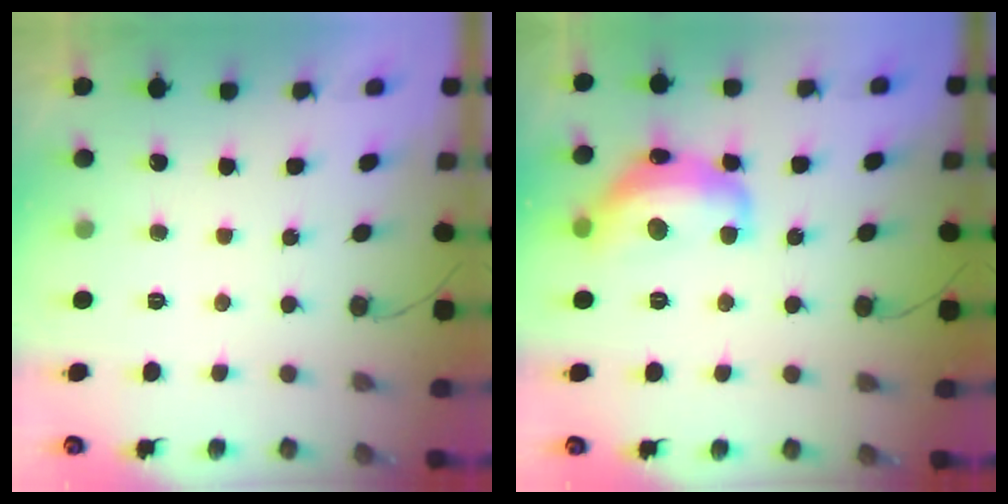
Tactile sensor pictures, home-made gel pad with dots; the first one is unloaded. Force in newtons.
{"total": 15.4, "press": 15.4, "slide": 0.7}